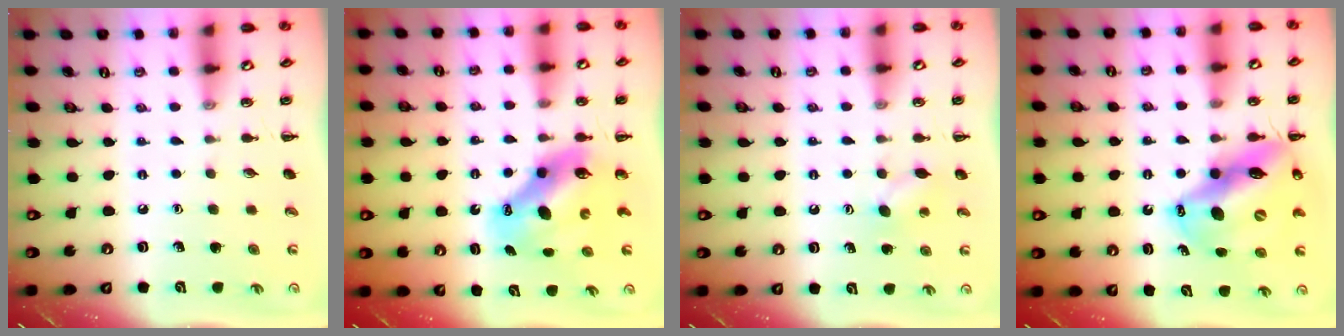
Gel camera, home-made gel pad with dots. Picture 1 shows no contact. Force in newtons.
{"total": 9.6, "press": 9.1, "slide": 3.0}
{"total": 6.7, "press": 6.5, "slide": 1.5}
{"total": 16.0, "press": 15.3, "slide": 4.6}